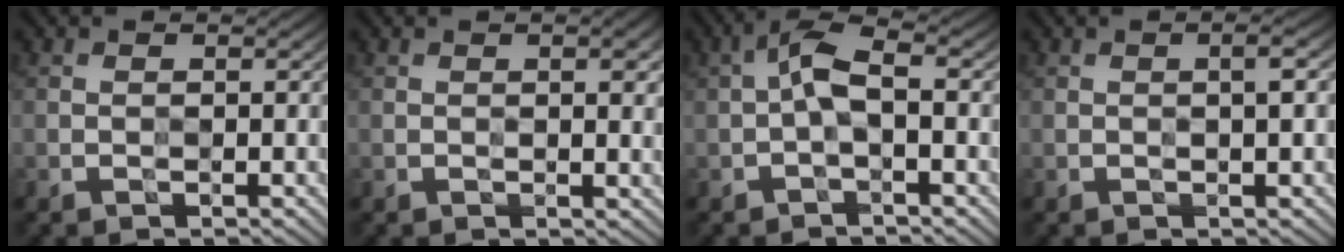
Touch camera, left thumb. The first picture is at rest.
{"total": 2.6, "force": [0.7, 0.4, 2.5], "torque": [-0.037, 0.002, 0.011]}
{"total": 3.9, "force": [-0.3, 1.4, 3.6], "torque": [-0.079, 0.015, -0.016]}
{"total": 1.9, "force": [0.4, 0.1, 1.9], "torque": [-0.031, 0.006, 0.002]}